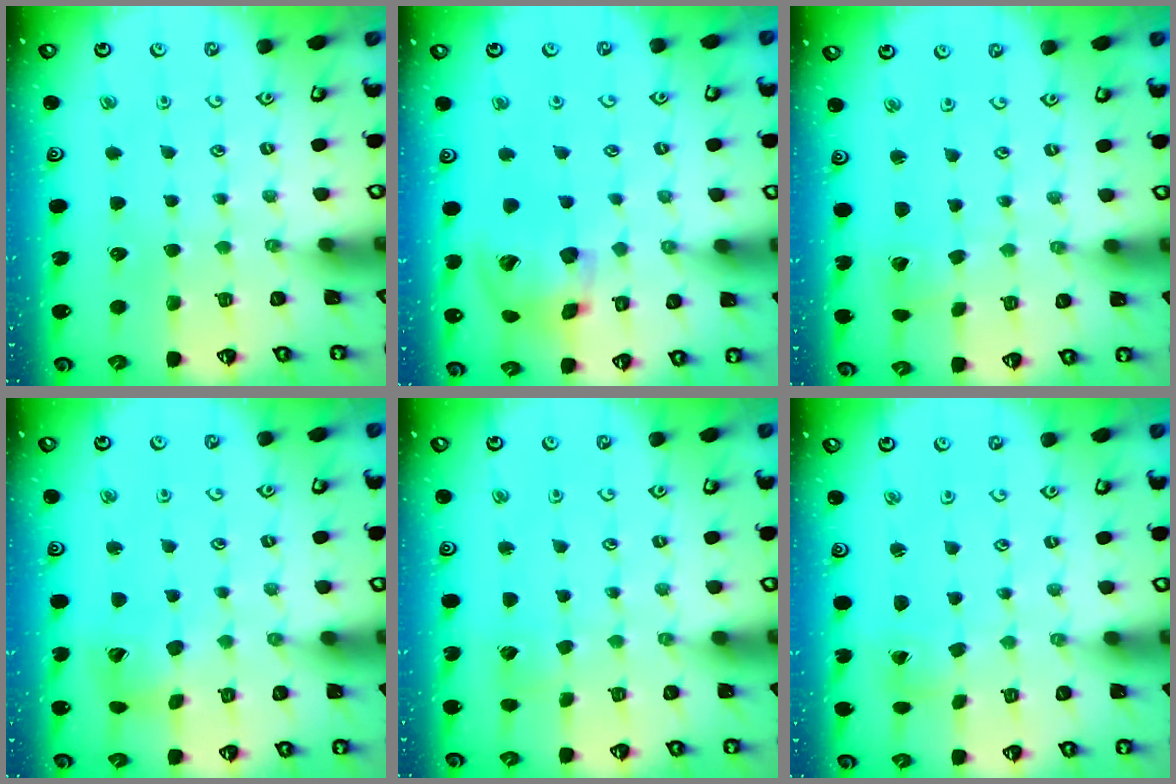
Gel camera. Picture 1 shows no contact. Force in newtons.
{"total": 17.4, "press": 17.2, "slide": 2.6}
{"total": 2.2, "press": 2.2, "slide": 0.1}
{"total": 8.3, "press": 8.2, "slide": 1.2}
{"total": 4.4, "press": 4.4, "slide": 0.4}
{"total": 1.3, "press": 1.3, "slide": 0.1}